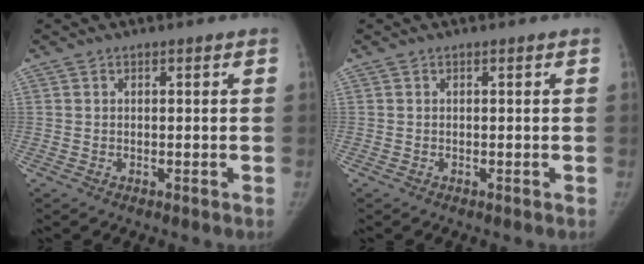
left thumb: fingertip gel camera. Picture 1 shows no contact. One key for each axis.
{"total": 0.0}